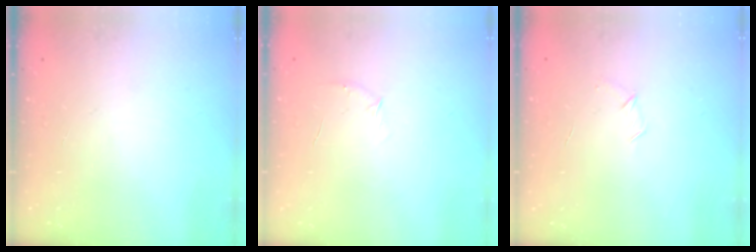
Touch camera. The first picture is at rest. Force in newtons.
{"total": 4.7, "press": 4.4, "slide": 1.4}
{"total": 4.7, "press": 4.5, "slide": 1.3}